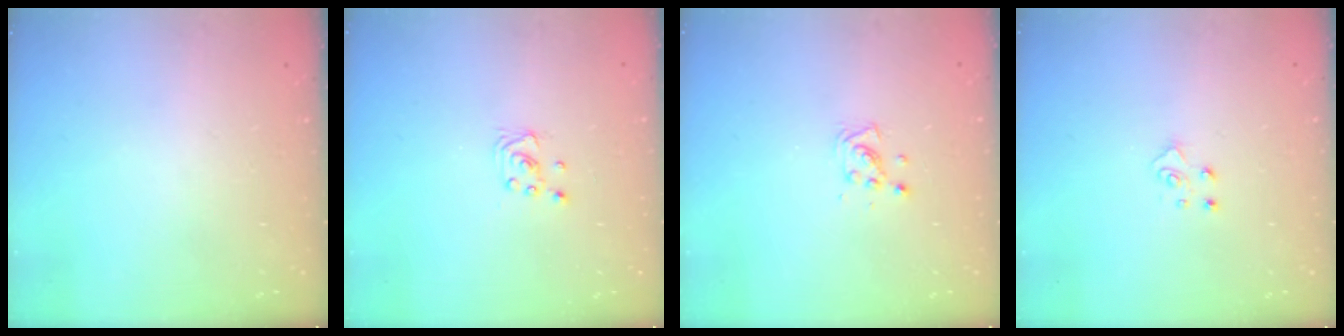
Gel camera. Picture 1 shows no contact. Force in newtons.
{"total": 2.1, "press": 2.1, "slide": 0.2}
{"total": 5.0, "press": 4.7, "slide": 1.7}
{"total": 4.3, "press": 4.2, "slide": 0.4}